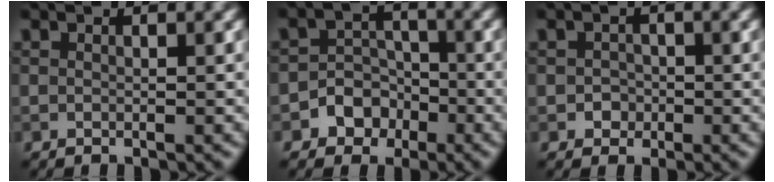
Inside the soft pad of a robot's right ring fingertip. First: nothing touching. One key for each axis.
{"total": 3.9, "fx": -2.0, "fy": 3.2, "fz": 0.8, "tx": 0.020, "ty": 0.010, "tz": -0.047}
{"total": 1.3, "fx": -0.3, "fy": 1.3, "fz": 0.2, "tx": 0.008, "ty": 0.000, "tz": -0.007}